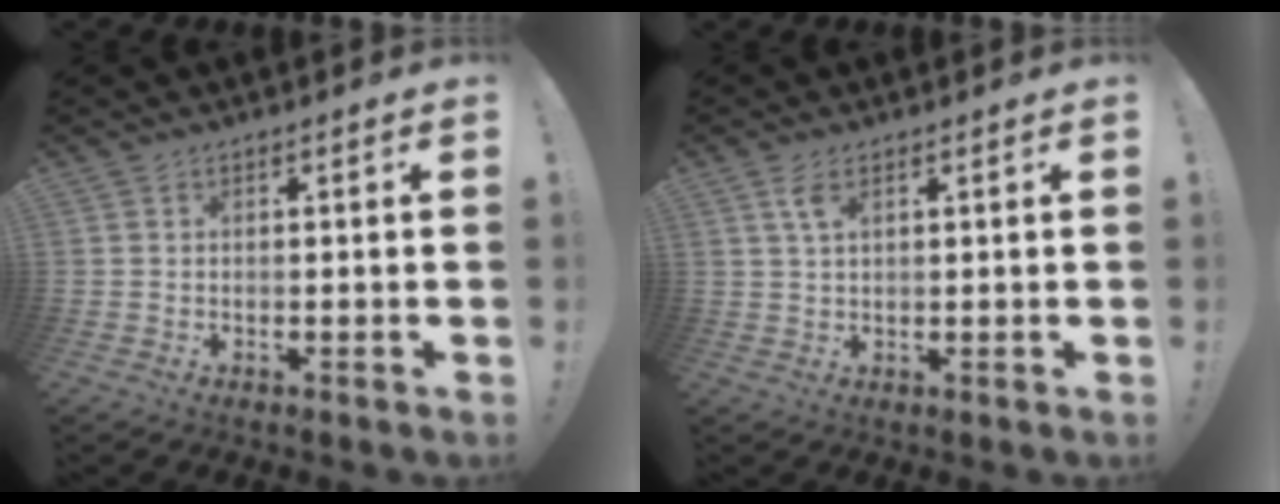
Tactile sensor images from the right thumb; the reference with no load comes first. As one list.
[{"total": 4.0, "force": [2.0, 1.6, 3.1], "torque": [-0.053, -0.006, 0.035]}]